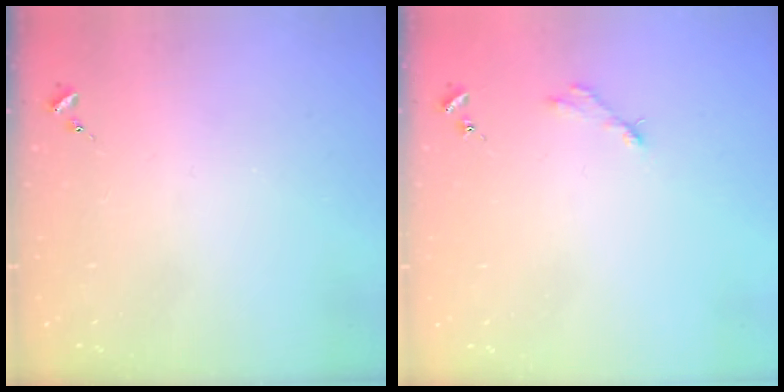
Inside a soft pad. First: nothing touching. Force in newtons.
{"total": 2.8, "press": 2.8, "slide": 0.4}